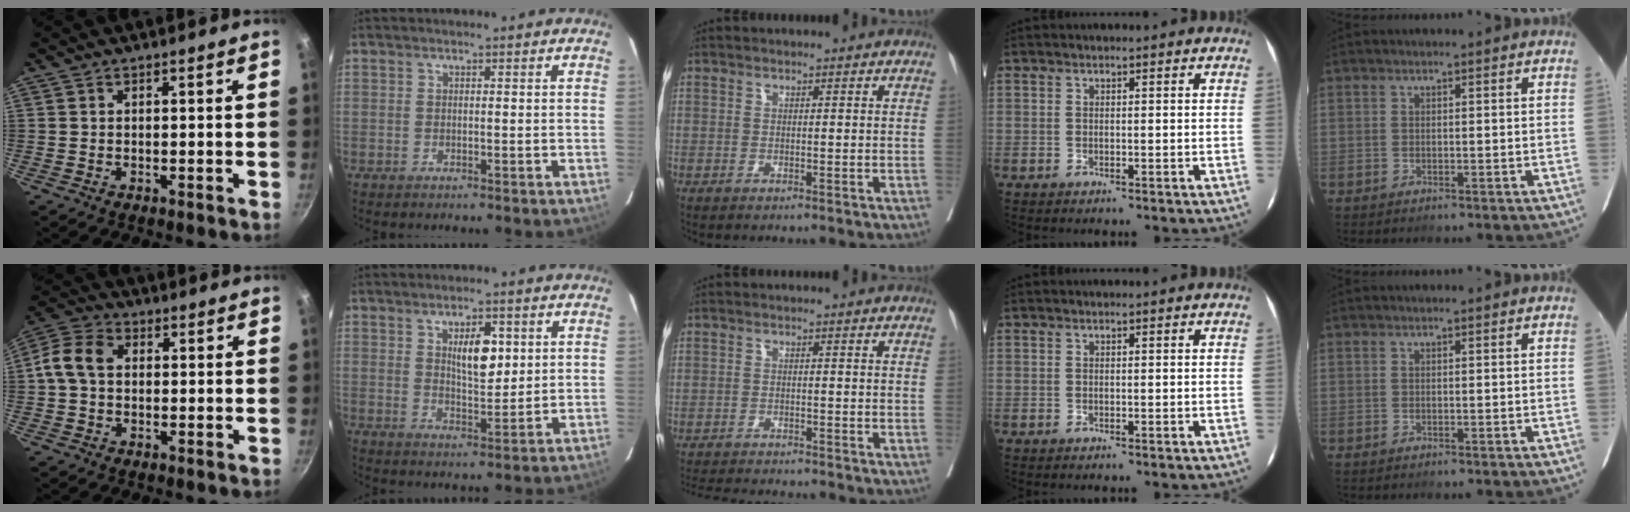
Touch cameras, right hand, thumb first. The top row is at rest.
{"thumb": {"total": 8.0, "force": [0.7, 5.8, 5.4], "torque": [-0.109, 0.025, 0.008]}, "index": {"total": 6.6, "force": [2.0, 2.7, 5.7], "torque": [-0.093, 0.001, 0.039]}, "middle": {"total": 7.4, "force": [-7.1, 0.1, 2.2], "torque": [-0.033, -0.013, -0.110]}}